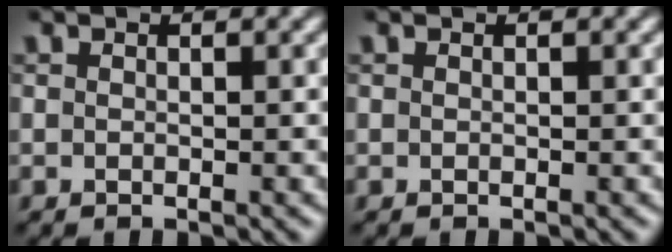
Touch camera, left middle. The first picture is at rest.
{"total": 0.0}